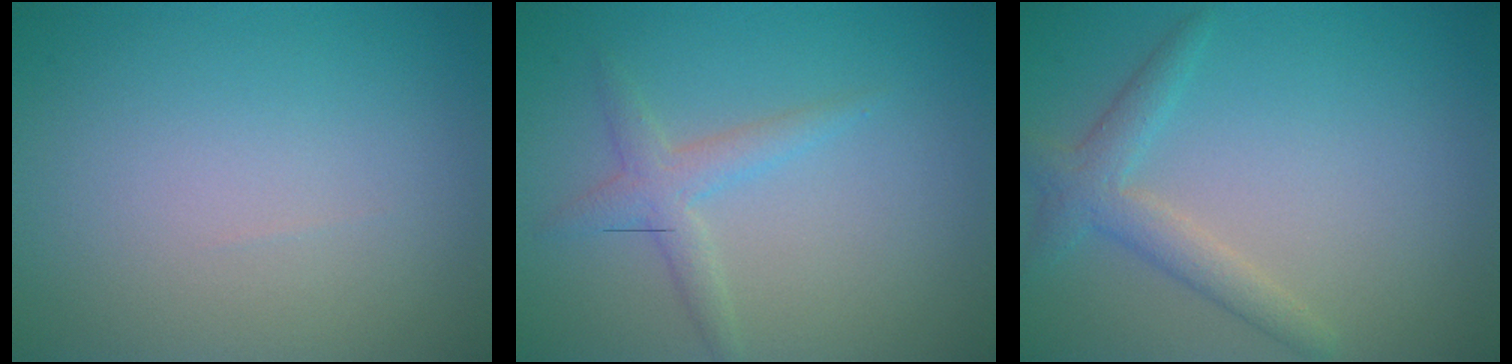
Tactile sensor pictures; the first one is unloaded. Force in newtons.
{"total": 2.1, "press": 2.1, "slide": 0.1}
{"total": 2.6, "press": 2.6, "slide": 0.1}